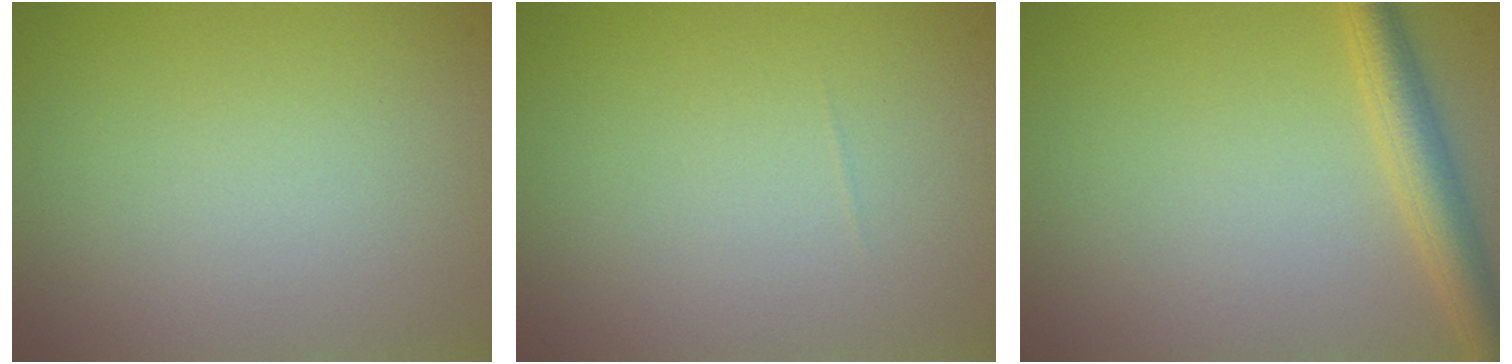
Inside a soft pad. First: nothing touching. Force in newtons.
{"total": 0.0}
{"total": 3.5, "press": 3.5, "slide": 0.1}